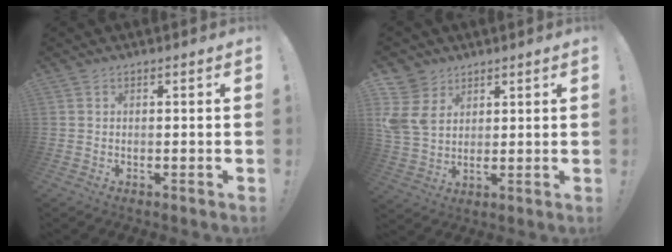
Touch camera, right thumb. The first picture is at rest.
{"total": 9.2, "force": [3.5, 7.6, 4.0], "torque": [-0.082, -0.019, 0.073]}